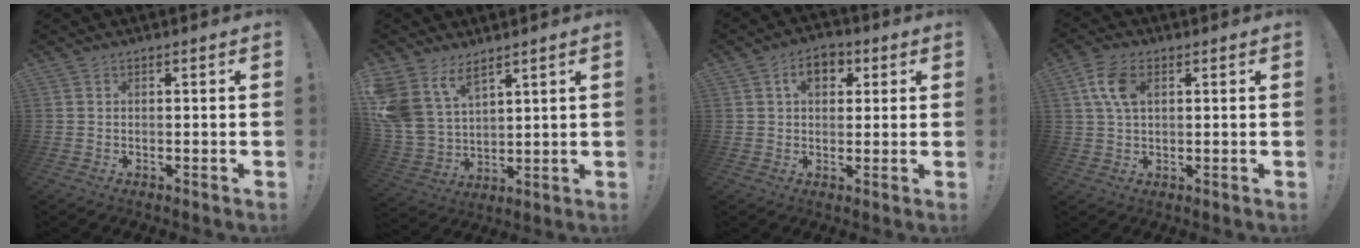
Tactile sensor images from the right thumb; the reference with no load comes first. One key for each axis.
{"total": 11.9, "fx": 7.7, "fy": 6.9, "fz": 5.8, "tx": -0.139, "ty": -0.052, "tz": 0.155}
{"total": 7.3, "fx": 2.4, "fy": 5.0, "fz": 4.6, "tx": -0.062, "ty": 0.004, "tz": 0.041}
{"total": 8.2, "fx": 2.4, "fy": 4.9, "fz": 6.2, "tx": -0.131, "ty": 0.007, "tz": 0.046}